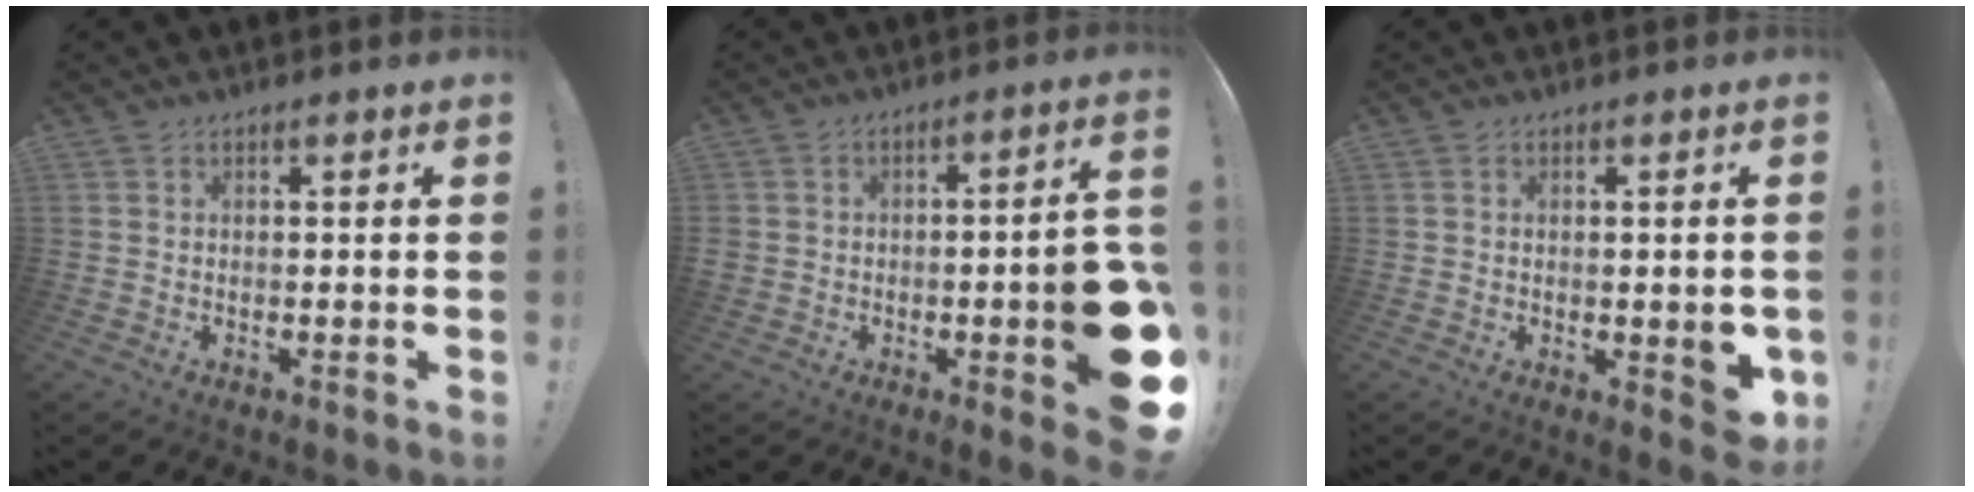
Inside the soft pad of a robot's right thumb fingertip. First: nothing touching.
{"total": 11.9, "force": [-4.2, 4.5, 10.2], "torque": [-0.125, 0.014, -0.061]}
{"total": 4.7, "force": [-0.4, 2.1, 4.1], "torque": [-0.044, -0.003, 0.000]}